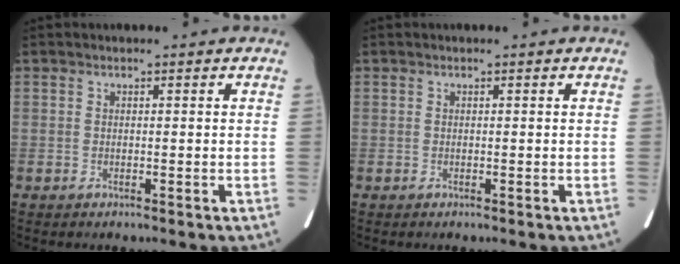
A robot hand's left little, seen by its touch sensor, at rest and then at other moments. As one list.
[{"total": 0.0}]